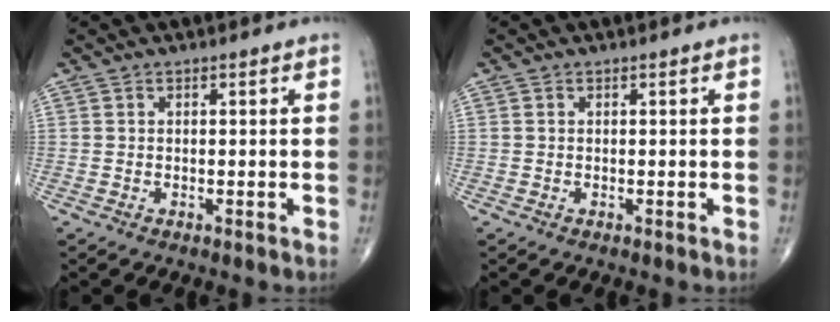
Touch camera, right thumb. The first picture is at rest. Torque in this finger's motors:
{"motor_torque": [-0.32, -0.06, -0.12, -0.11, 0.02]}